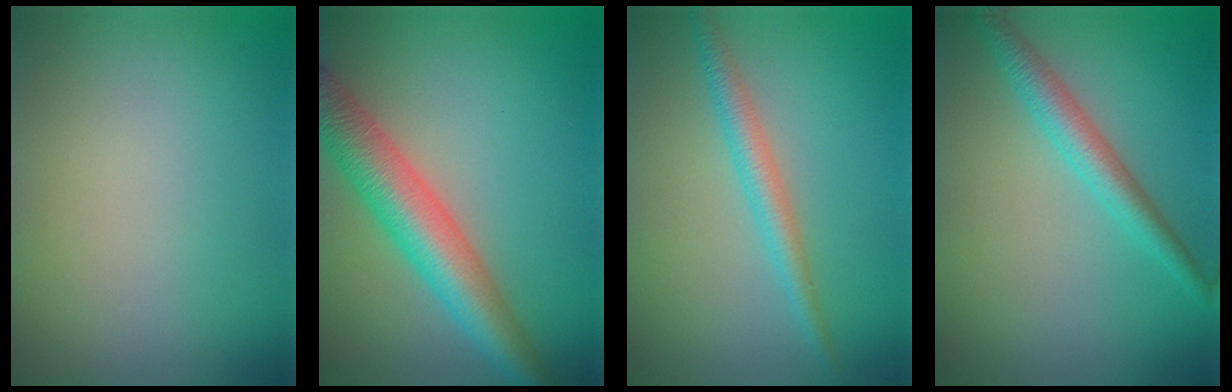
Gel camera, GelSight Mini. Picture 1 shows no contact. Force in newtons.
{"total": 7.0, "press": 7.0, "slide": 0.4}
{"total": 2.5, "press": 2.5, "slide": 0.0}
{"total": 3.1, "press": 3.1, "slide": 0.1}